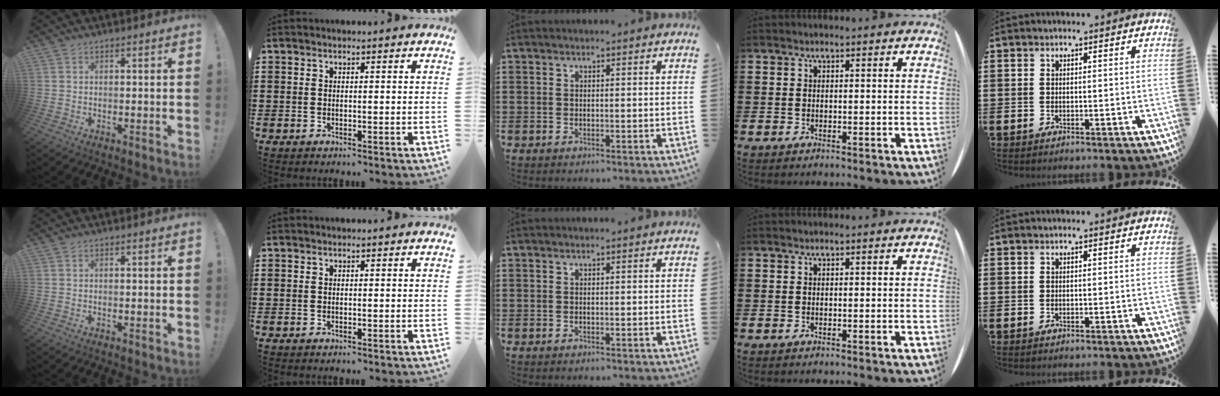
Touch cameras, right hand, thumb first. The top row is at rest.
{}